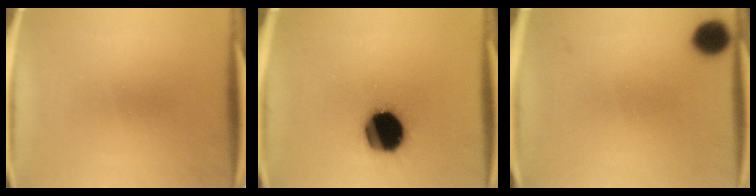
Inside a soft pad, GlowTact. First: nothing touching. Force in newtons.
{"total": 18.9}
{"total": 5.3}